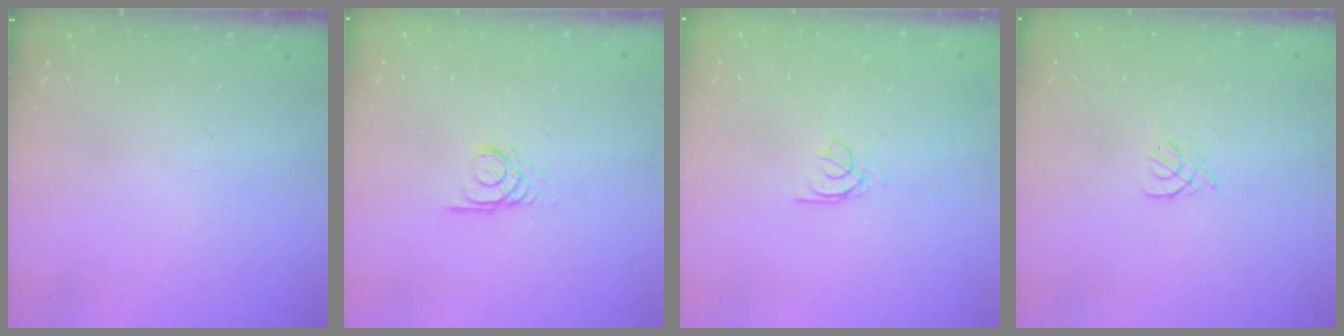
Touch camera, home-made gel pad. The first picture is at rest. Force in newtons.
{"total": 2.7, "press": 2.7, "slide": 0.3}
{"total": 2.4, "press": 2.3, "slide": 0.4}
{"total": 2.0, "press": 1.9, "slide": 0.5}